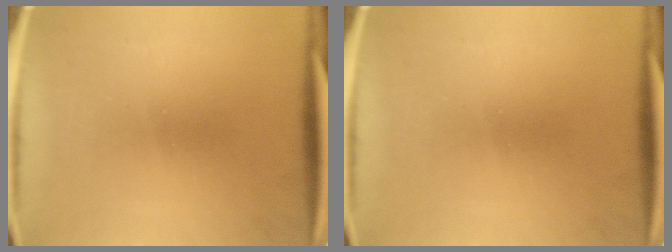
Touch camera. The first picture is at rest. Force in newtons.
{"total": 0.0}